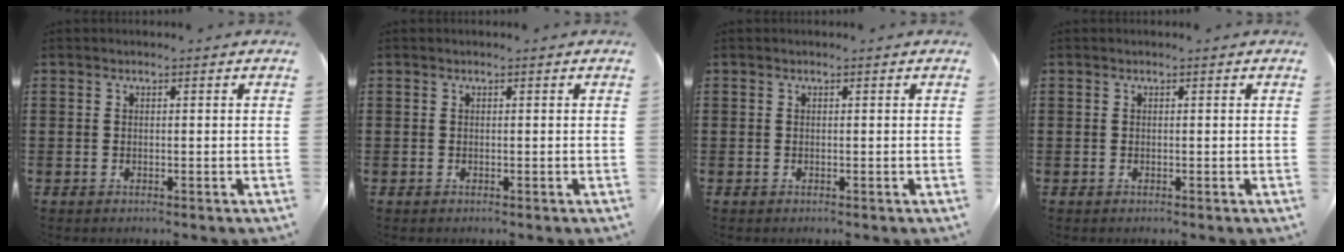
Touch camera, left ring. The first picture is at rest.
{"total": 0.0}
{"total": 0.0}
{"total": 0.0}